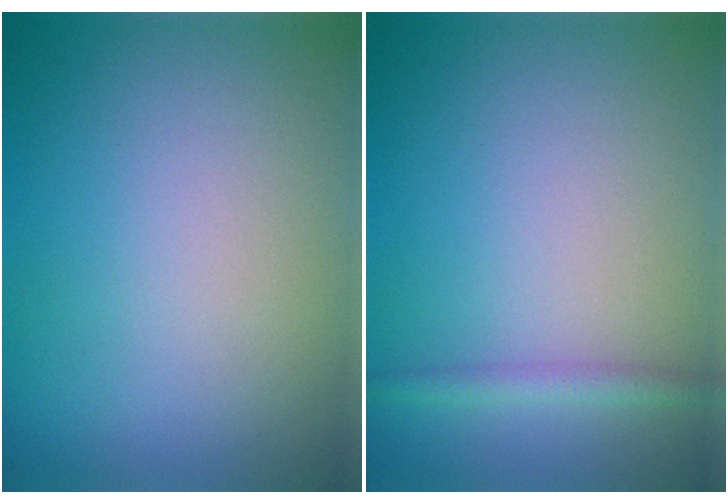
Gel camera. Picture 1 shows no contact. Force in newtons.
{"total": 1.5, "press": 1.5, "slide": 0.1}